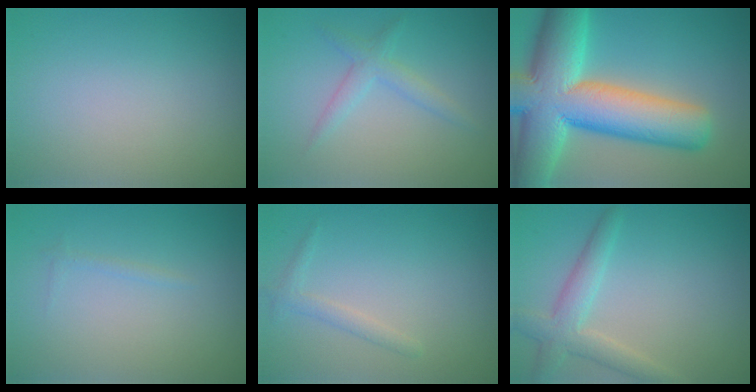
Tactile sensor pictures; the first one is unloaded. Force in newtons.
{"total": 2.0, "press": 2.0, "slide": 0.2}
{"total": 15.0, "press": 14.9, "slide": 1.1}
{"total": 0.5, "press": 0.5, "slide": 0.1}
{"total": 1.3, "press": 1.3, "slide": 0.0}
{"total": 3.4, "press": 3.4, "slide": 0.3}